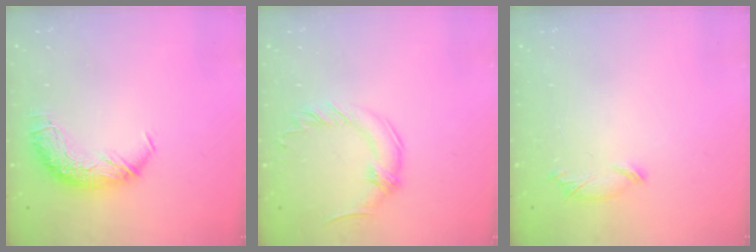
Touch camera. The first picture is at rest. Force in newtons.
{"total": 0.0}
{"total": 7.4, "press": 7.4, "slide": 0.5}